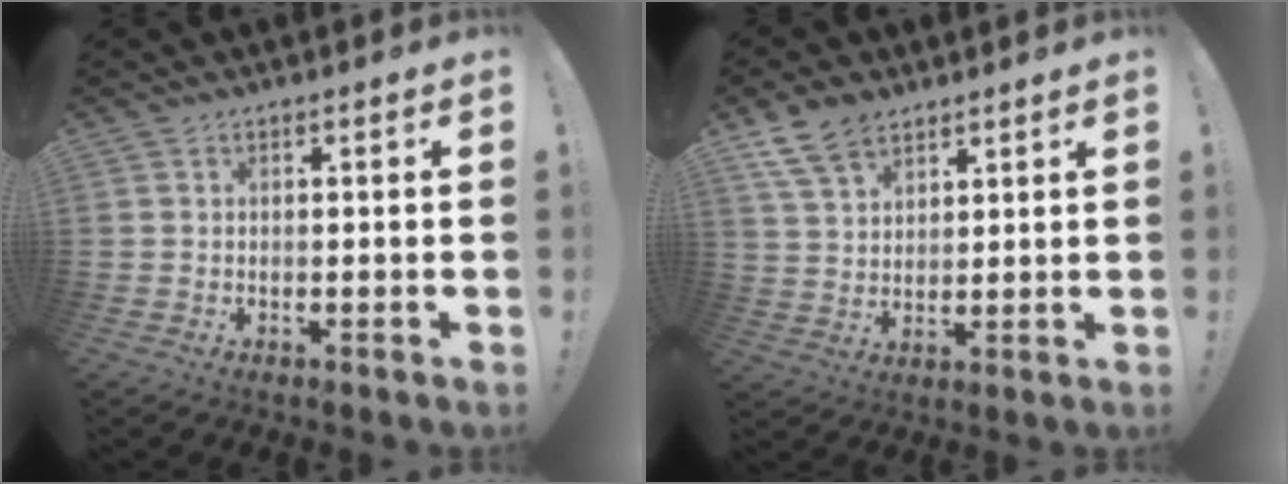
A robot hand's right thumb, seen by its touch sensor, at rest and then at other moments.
{"total": 9.5, "force": [6.6, 5.5, 4.2], "torque": [-0.087, -0.024, 0.131]}